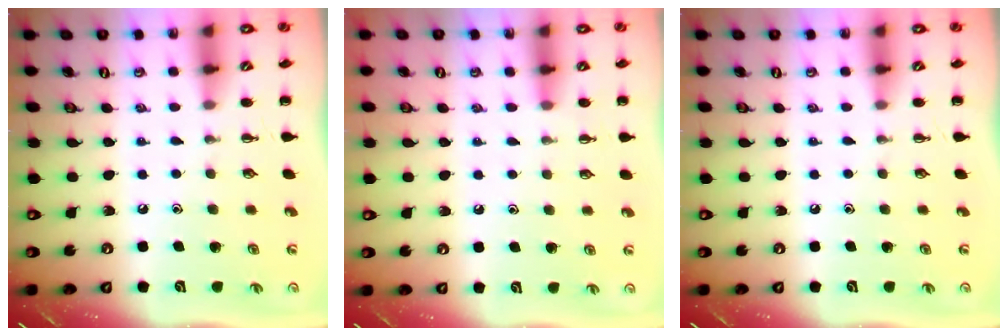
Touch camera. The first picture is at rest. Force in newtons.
{"total": 5.8, "press": 5.5, "slide": 1.7}
{"total": 0.0}